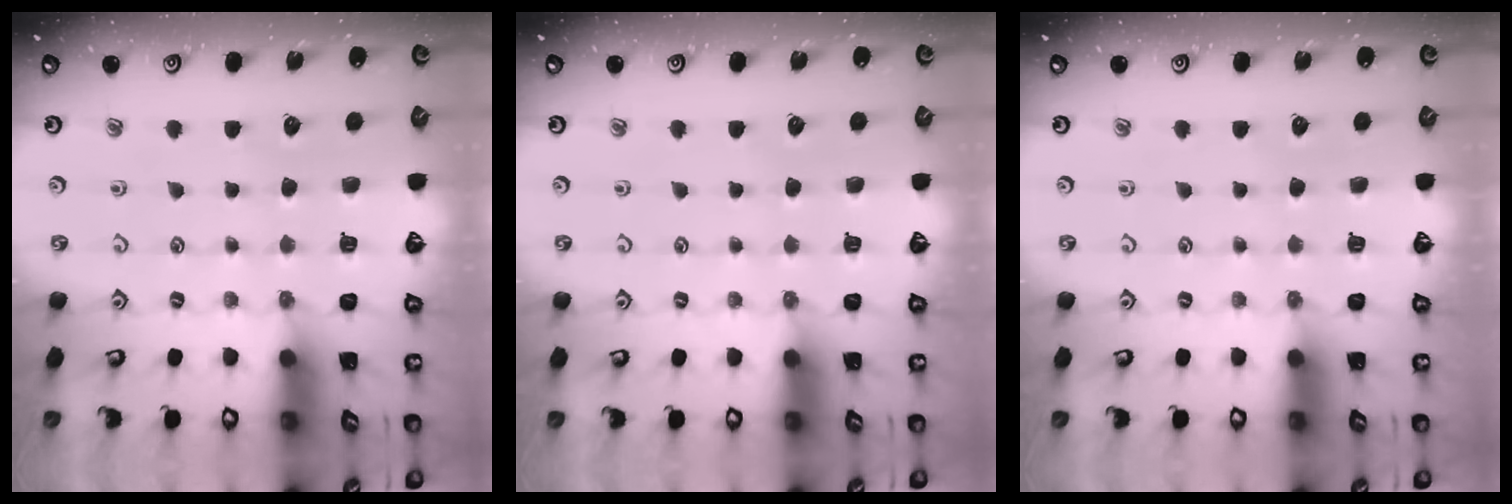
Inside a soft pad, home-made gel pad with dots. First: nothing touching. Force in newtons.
{"total": 0.0}
{"total": 0.0}